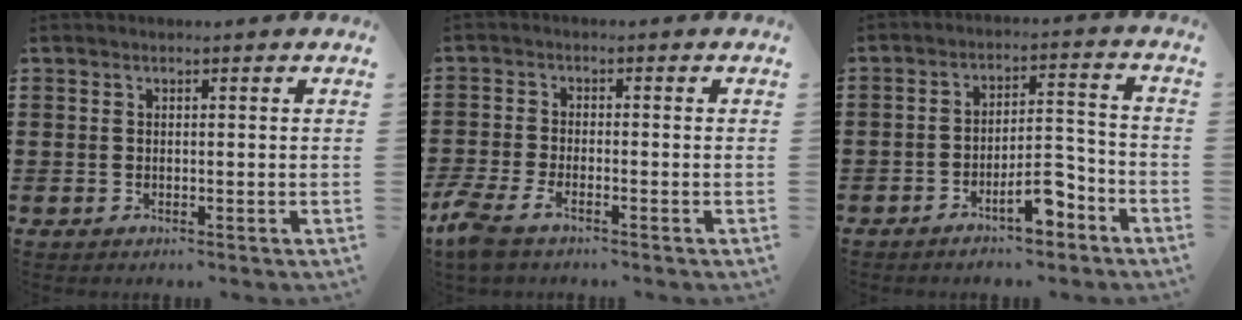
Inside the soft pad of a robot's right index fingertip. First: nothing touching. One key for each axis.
{"total": 3.7, "fx": -2.9, "fy": 0.6, "fz": 2.1, "tx": -0.064, "ty": -0.014, "tz": -0.064}
{"total": 7.7, "fx": -5.1, "fy": 2.3, "fz": 5.2, "tx": -0.087, "ty": 0.010, "tz": -0.091}